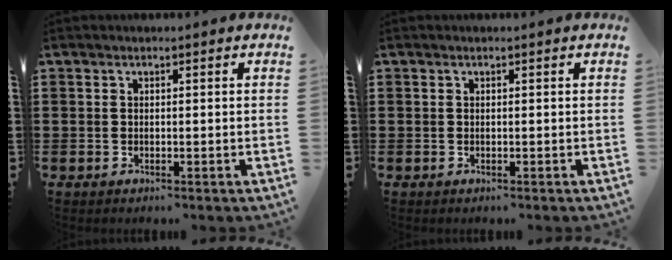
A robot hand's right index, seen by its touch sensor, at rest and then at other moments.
{"total": 0.0}